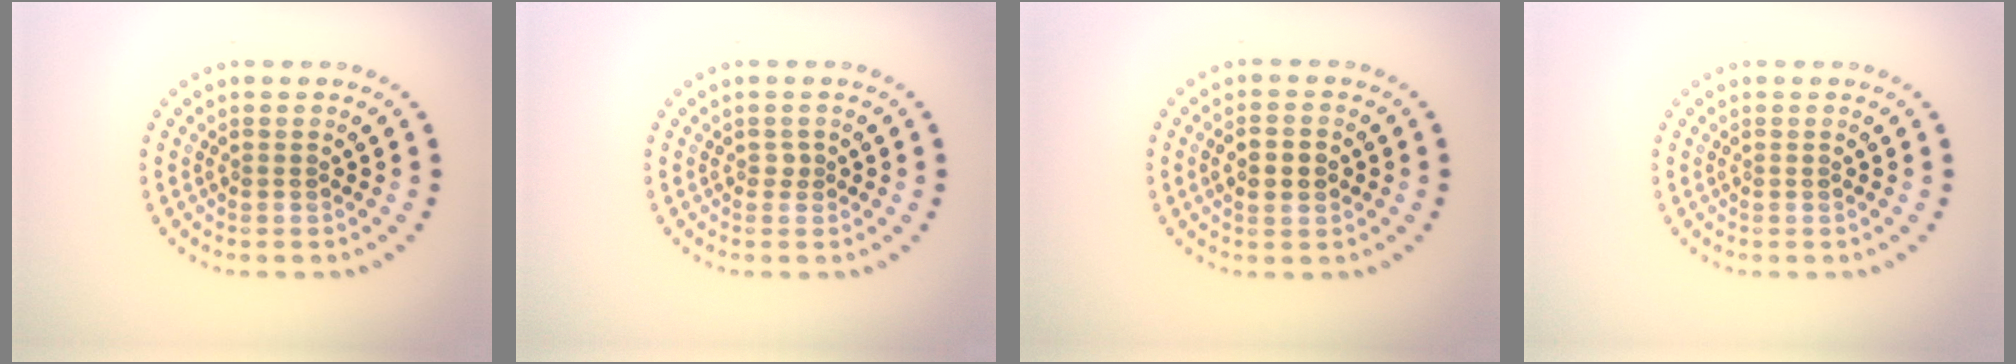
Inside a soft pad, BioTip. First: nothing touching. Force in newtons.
{"total": 0.5, "press": 0.4, "slide": 0.3}
{"total": 2.3, "press": 2.3, "slide": 0.2}
{"total": 0.0}